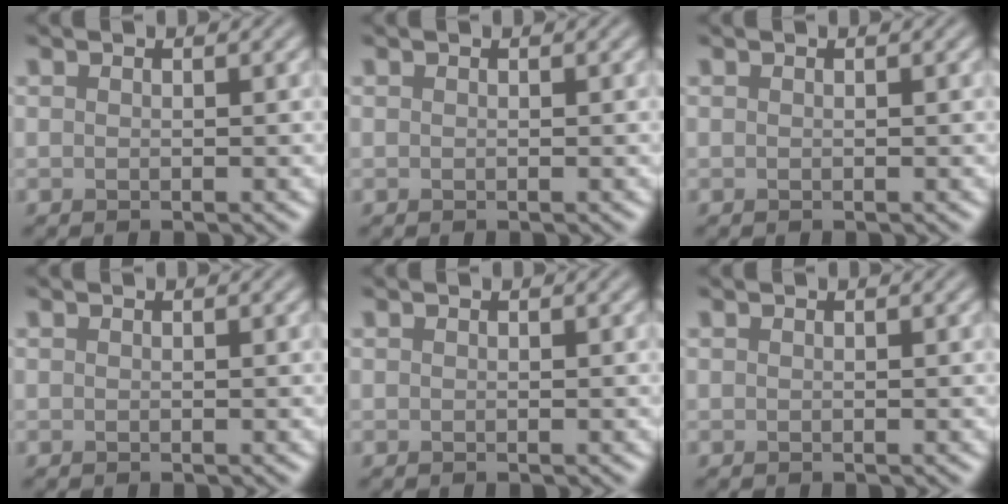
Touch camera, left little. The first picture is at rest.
{"total": 0.0}
{"total": 0.0}
{"total": 0.0}
{"total": 0.0}
{"total": 0.0}